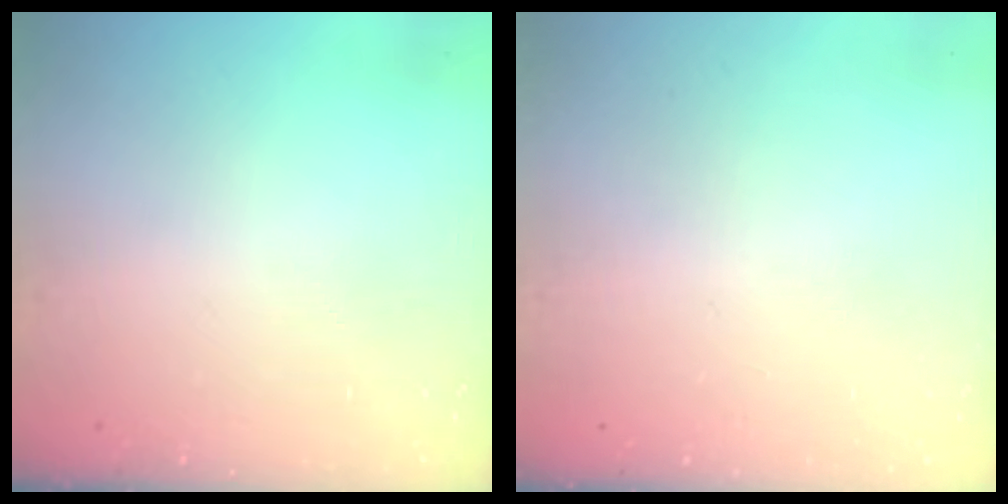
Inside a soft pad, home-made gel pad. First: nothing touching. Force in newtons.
{"total": 2.4, "press": 2.4, "slide": 0.2}